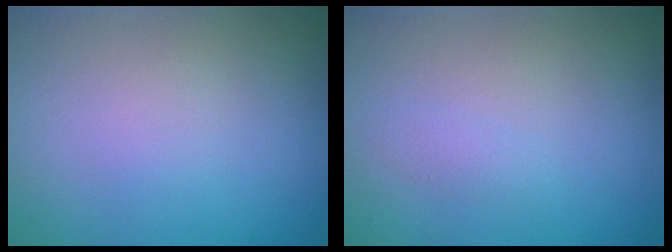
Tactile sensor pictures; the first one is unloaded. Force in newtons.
{"total": 0.8, "press": 0.7, "slide": 0.1}